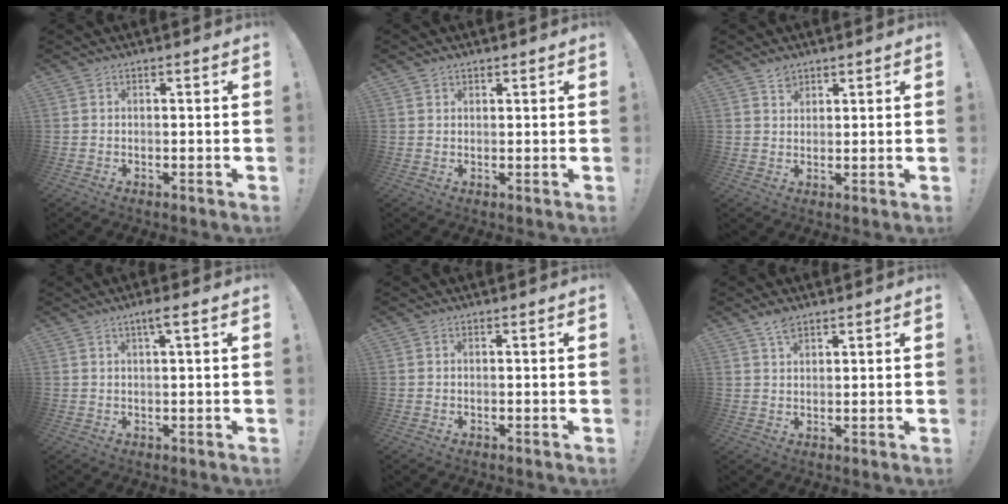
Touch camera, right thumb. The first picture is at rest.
{"total": 1.4, "force": [1.1, 0.8, 0.4], "torque": [-0.002, -0.004, 0.020]}
{"total": 2.5, "force": [2.0, 1.4, 0.3], "torque": [0.007, -0.015, 0.035]}
{"total": 3.0, "force": [1.4, 0.0, 2.7], "torque": [-0.043, -0.002, 0.017]}
{"total": 0.0}
{"total": 3.7, "force": [2.8, 1.5, 2.0], "torque": [-0.034, -0.014, 0.050]}